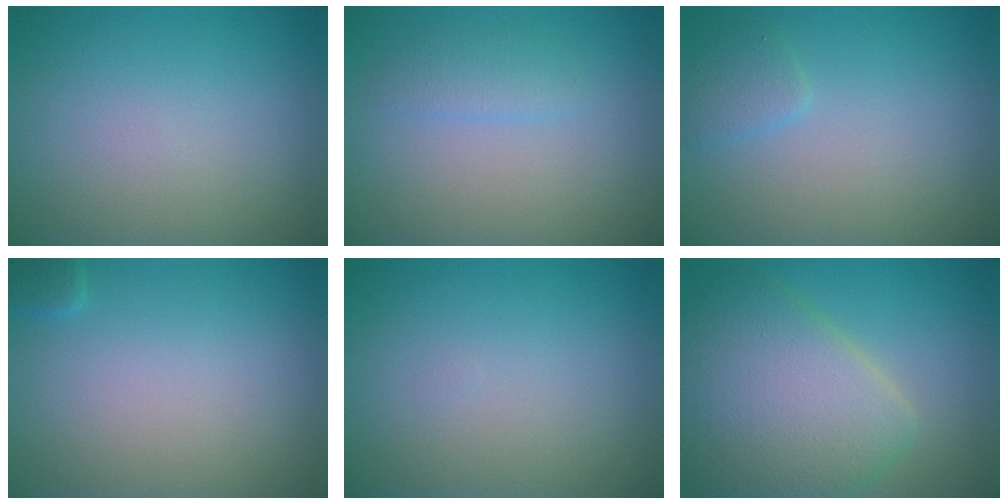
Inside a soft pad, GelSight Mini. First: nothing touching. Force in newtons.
{"total": 1.5, "press": 1.5, "slide": 0.0}
{"total": 1.4, "press": 1.4, "slide": 0.1}
{"total": 0.8, "press": 0.8, "slide": 0.1}
{"total": 0.0}
{"total": 8.1, "press": 8.1, "slide": 0.2}